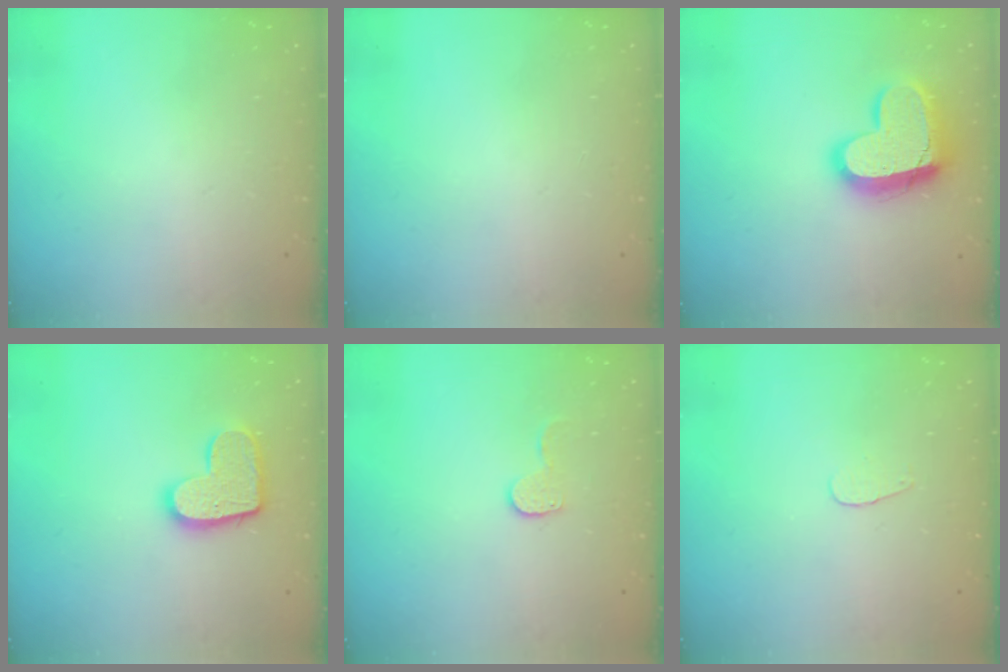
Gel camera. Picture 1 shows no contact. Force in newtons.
{"total": 0.0}
{"total": 18.2, "press": 18.2, "slide": 1.4}
{"total": 13.5, "press": 13.5, "slide": 0.8}
{"total": 6.8, "press": 6.7, "slide": 0.6}
{"total": 3.2, "press": 3.2, "slide": 0.3}